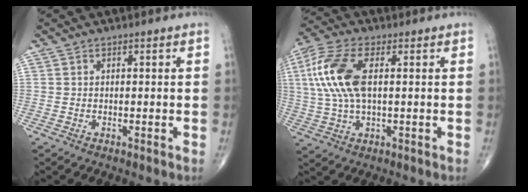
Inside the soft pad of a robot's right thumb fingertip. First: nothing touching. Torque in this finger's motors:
{"motor_torque": [-0.45, 0.90, 0.58, 0.21, 0.23]}